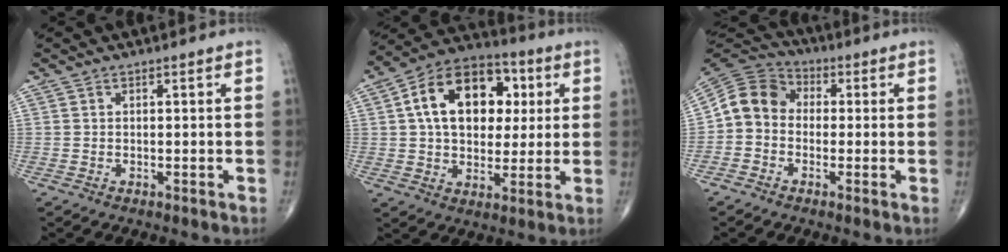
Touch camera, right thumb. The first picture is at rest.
{"total": 18.6, "force": [4.1, 12.5, 13.1], "torque": [-0.176, 0.013, 0.062]}
{"total": 8.5, "force": [-0.8, 7.2, 4.4], "torque": [-0.069, 0.033, -0.036]}